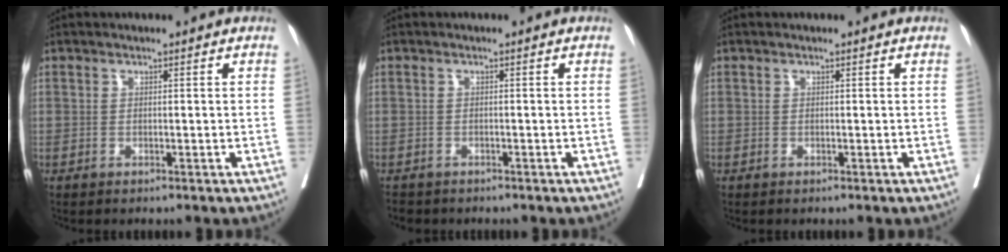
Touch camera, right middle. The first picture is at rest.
{"total": 1.9, "force": [-1.6, 0.8, 0.5], "torque": [-0.014, -0.004, -0.023]}
{"total": 0.0}